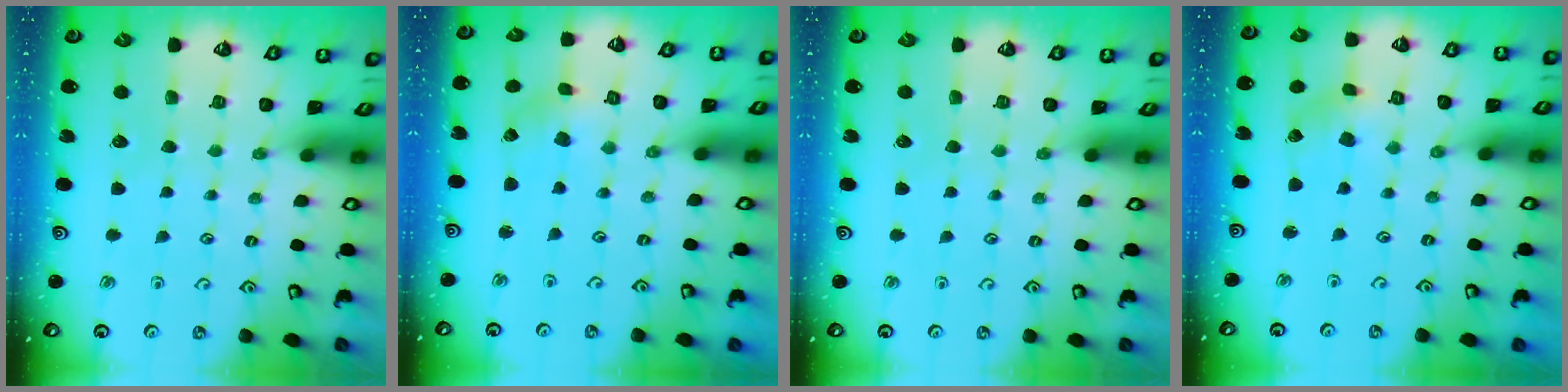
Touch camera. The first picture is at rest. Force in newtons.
{"total": 1.7, "press": 1.7, "slide": 0.3}
{"total": 0.0}
{"total": 2.6, "press": 2.6, "slide": 0.4}